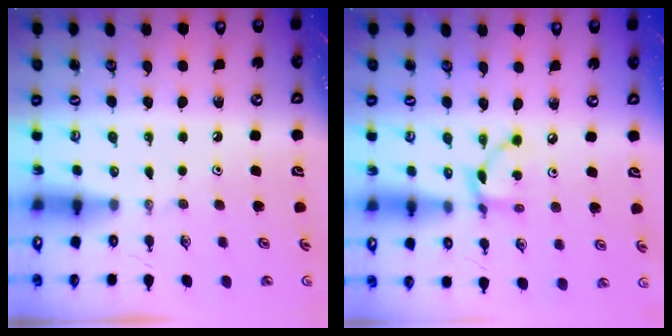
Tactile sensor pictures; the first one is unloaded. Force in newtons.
{"total": 5.9, "press": 5.9, "slide": 0.2}